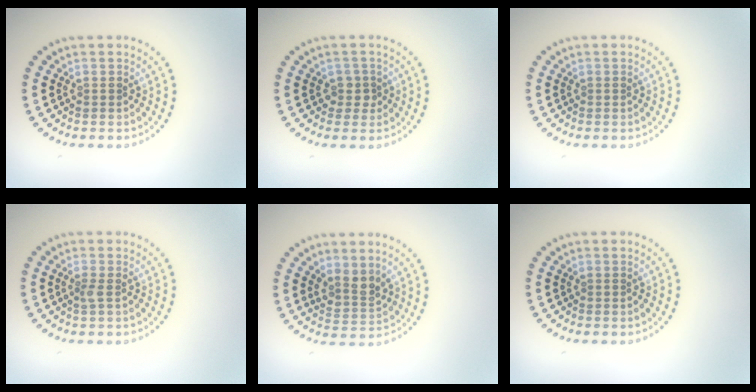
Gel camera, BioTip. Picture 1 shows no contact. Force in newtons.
{"total": 1.4, "press": 1.2, "slide": 0.7}
{"total": 0.0}
{"total": 0.8, "press": 0.6, "slide": 0.5}
{"total": 2.4, "press": 1.9, "slide": 1.5}
{"total": 0.0}